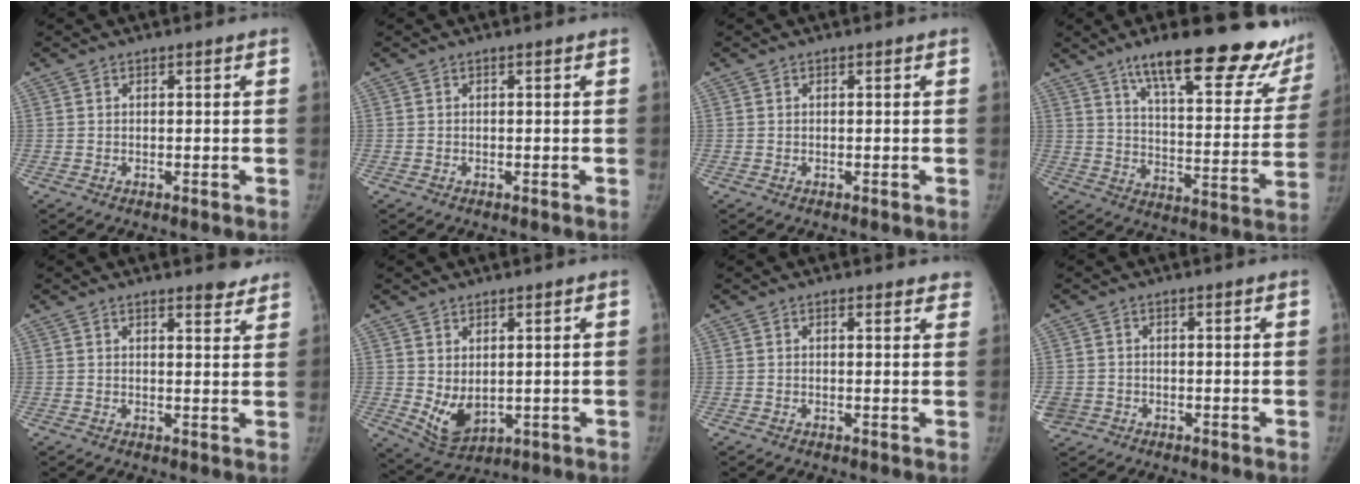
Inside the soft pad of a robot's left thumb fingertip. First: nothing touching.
{"total": 0.0}
{"total": 0.0}
{"total": 26.3, "force": [19.2, 7.3, 16.5], "torque": [-0.188, -0.087, 0.266]}
{"total": 4.4, "force": [3.8, 1.1, 1.9], "torque": [-0.010, -0.023, 0.042]}
{"total": 6.4, "force": [0.6, 4.1, 4.8], "torque": [-0.074, -0.019, 0.034]}
{"total": 3.6, "force": [2.9, 1.3, 1.7], "torque": [0.003, -0.005, 0.025]}
{"total": 3.6, "force": [-0.9, 3.2, 1.2], "torque": [-0.030, 0.006, -0.012]}